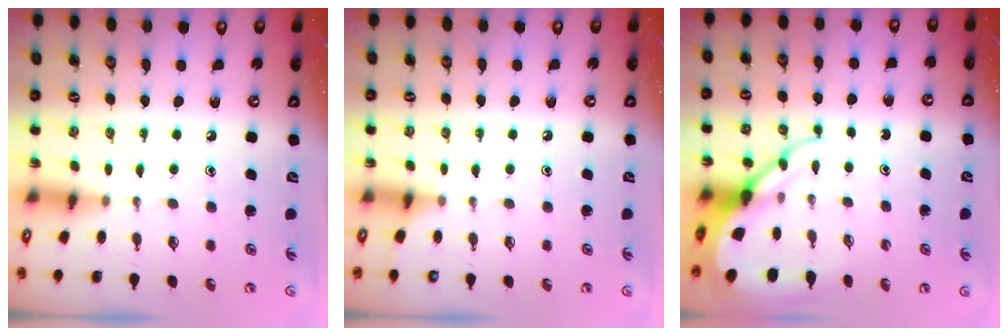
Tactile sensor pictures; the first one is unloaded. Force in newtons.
{"total": 4.5, "press": 4.4, "slide": 0.6}
{"total": 8.9, "press": 8.9, "slide": 0.8}